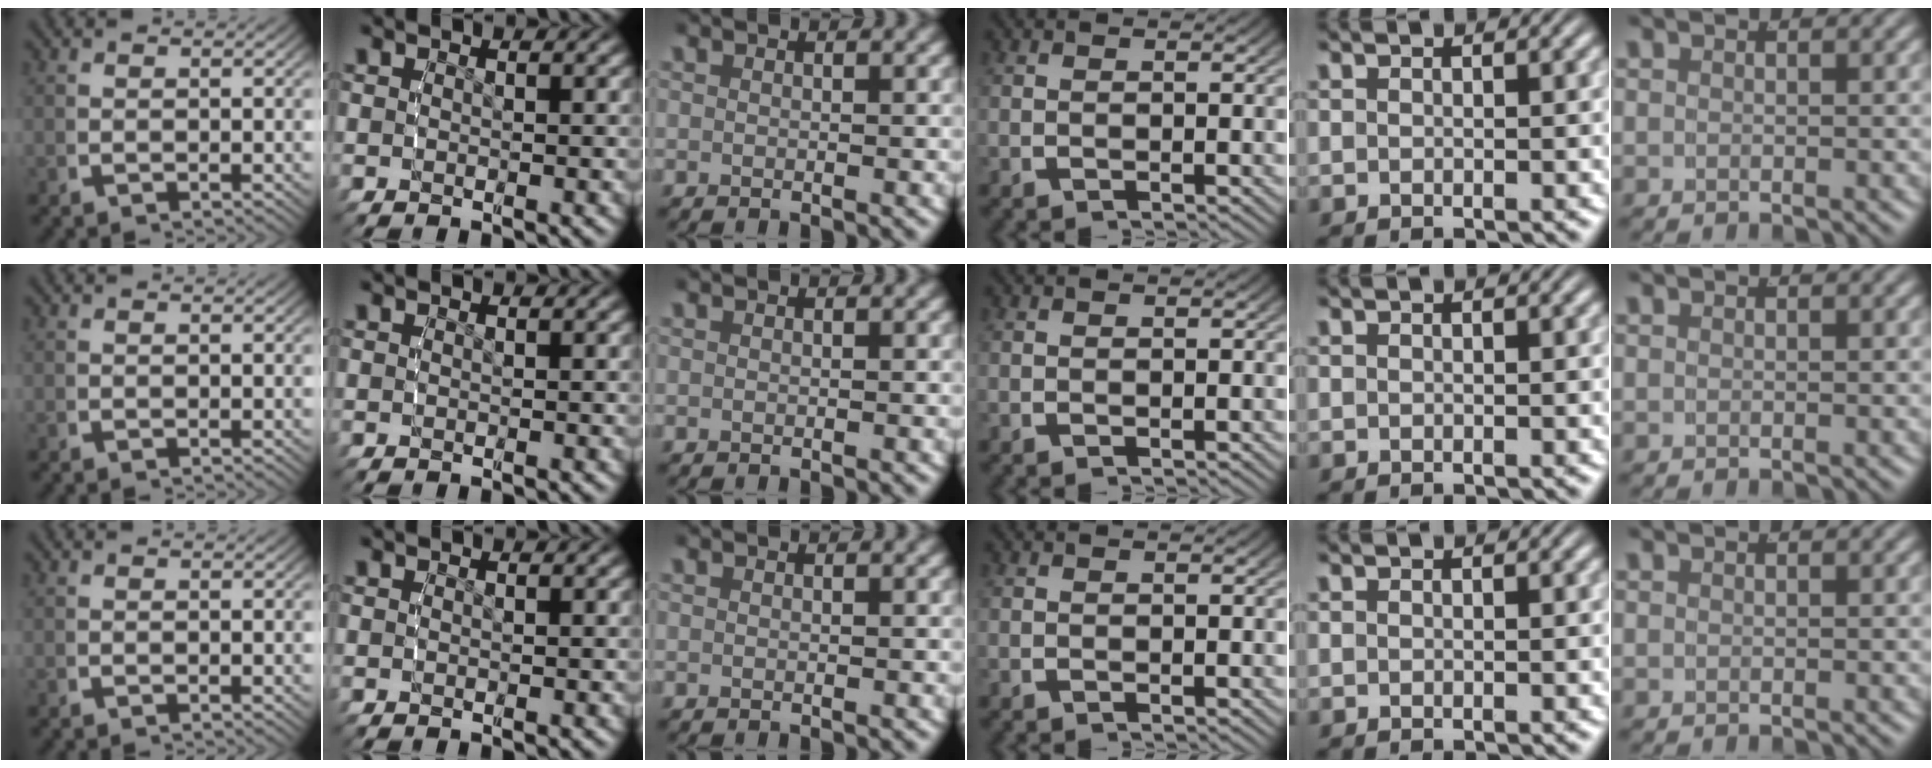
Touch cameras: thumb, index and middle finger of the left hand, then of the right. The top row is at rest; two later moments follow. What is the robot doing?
{"motion": "reach", "object": "jewelry box"}